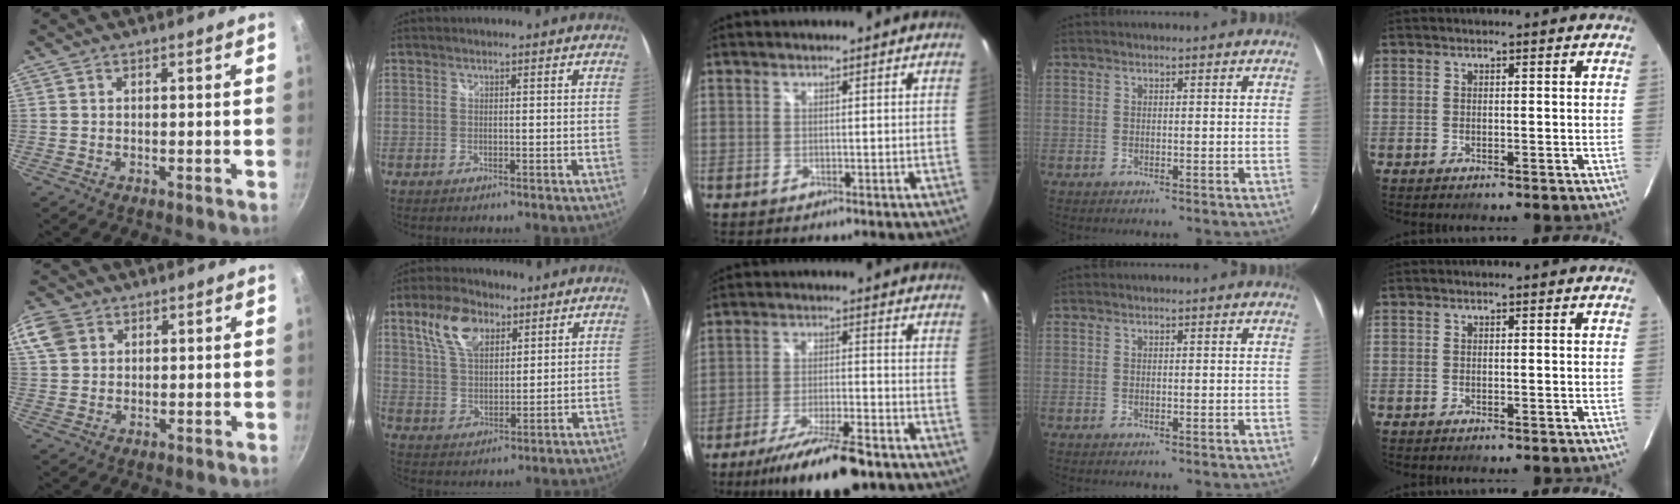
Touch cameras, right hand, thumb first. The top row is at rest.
{"thumb": {"total": 8.4, "force": [3.5, 6.5, 4.0], "torque": [-0.084, 0.010, 0.066]}, "index": {"total": 9.8, "force": [5.2, 5.4, 6.3], "torque": [-0.124, 0.020, 0.100]}, "middle": {"total": 14.1, "force": [-10.5, 3.3, 8.9], "torque": [-0.175, -0.025, -0.171]}}